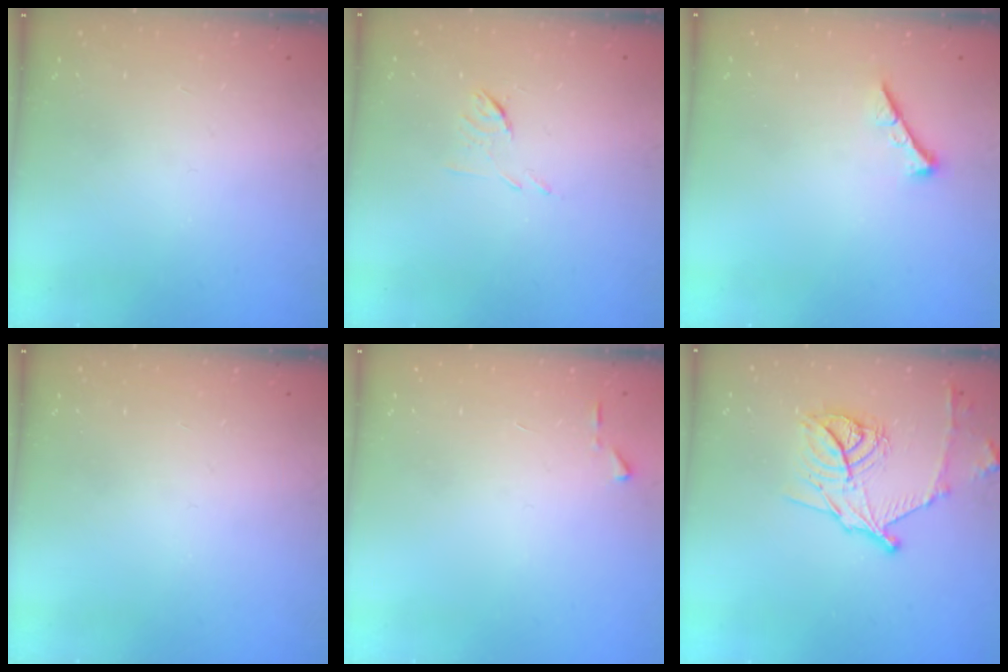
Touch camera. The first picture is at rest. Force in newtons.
{"total": 6.0, "press": 6.0, "slide": 0.7}
{"total": 0.0}
{"total": 0.0}
{"total": 4.1, "press": 4.0, "slide": 0.5}
{"total": 16.4, "press": 16.3, "slide": 1.0}